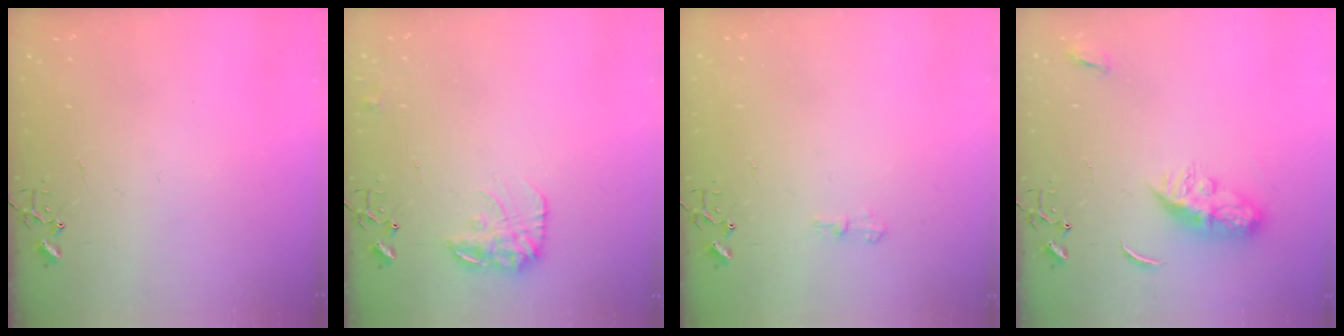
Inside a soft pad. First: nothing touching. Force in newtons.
{"total": 12.1, "press": 12.1, "slide": 0.5}
{"total": 6.1, "press": 6.1, "slide": 0.6}
{"total": 9.3, "press": 9.3, "slide": 0.1}